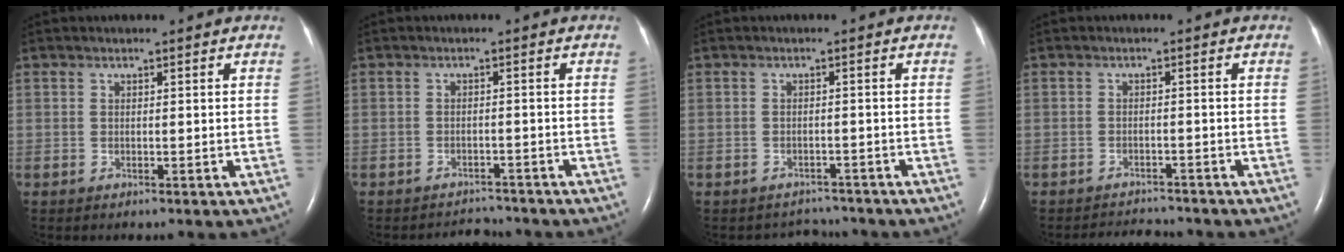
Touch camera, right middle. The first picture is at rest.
{"total": 3.3, "force": [-3.2, 0.6, -0.6], "torque": [0.002, -0.003, -0.046]}
{"total": 3.2, "force": [-2.9, 1.1, -0.7], "torque": [0.003, 0.008, -0.039]}
{"total": 4.0, "force": [-4.0, 0.6, -0.1], "torque": [-0.005, -0.004, -0.060]}